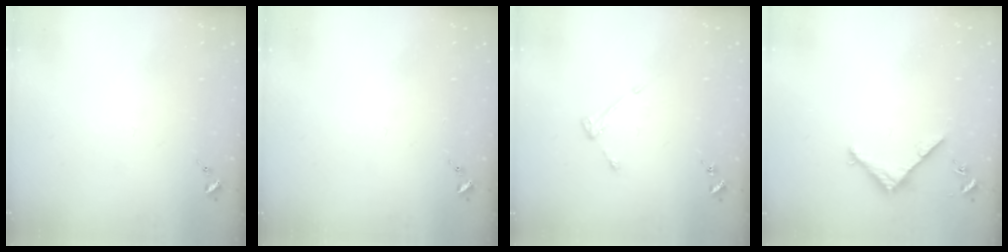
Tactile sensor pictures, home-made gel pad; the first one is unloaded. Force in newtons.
{"total": 0.0}
{"total": 3.2, "press": 3.1, "slide": 0.5}
{"total": 3.6, "press": 3.6, "slide": 0.3}